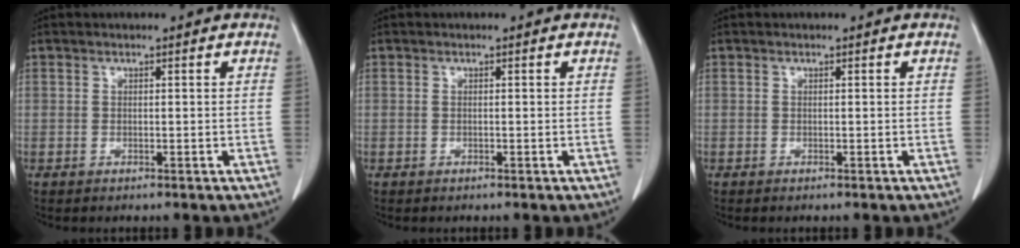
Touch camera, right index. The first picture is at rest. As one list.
[{"total": 0.0}, {"total": 0.0}]